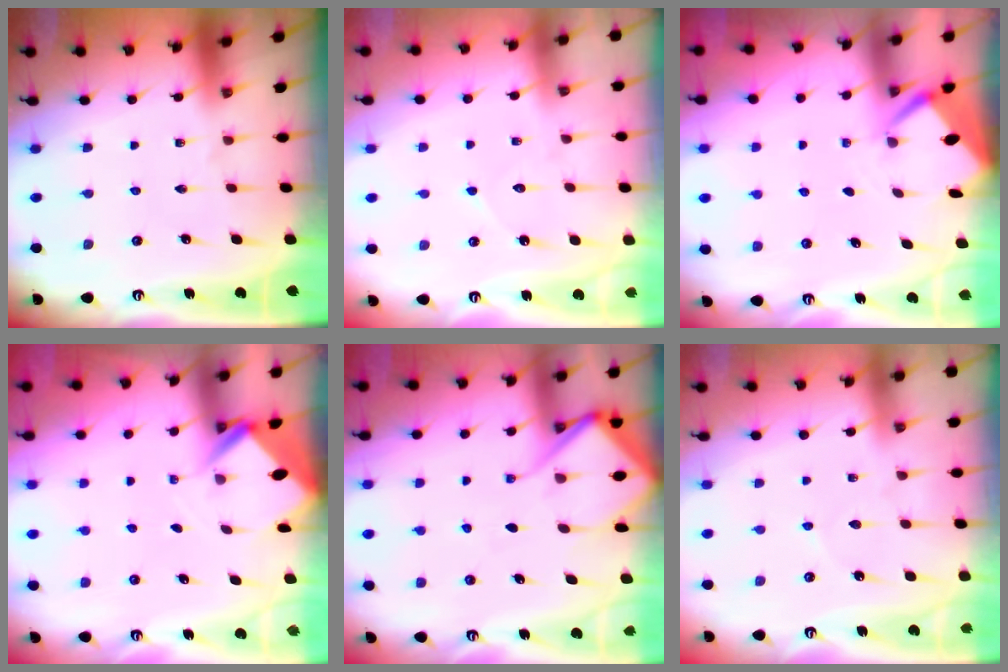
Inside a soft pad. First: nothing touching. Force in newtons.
{"total": 5.8, "press": 5.7, "slide": 0.6}
{"total": 2.5, "press": 2.5, "slide": 0.0}
{"total": 2.5, "press": 2.5, "slide": 0.1}
{"total": 7.7, "press": 7.7, "slide": 0.7}
{"total": 3.0, "press": 3.0, "slide": 0.5}